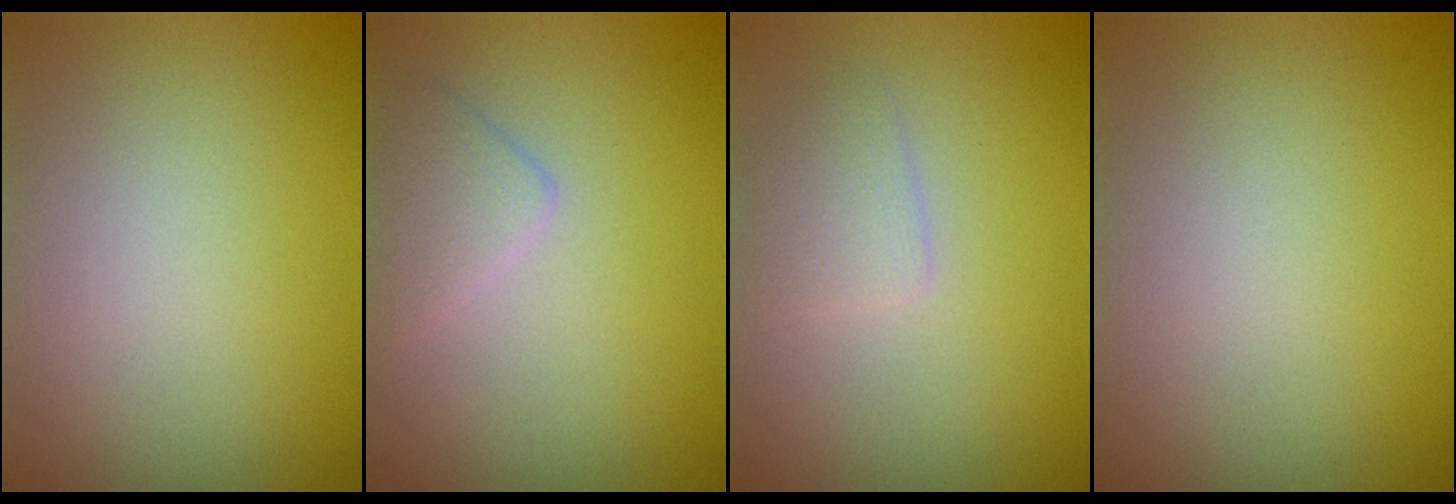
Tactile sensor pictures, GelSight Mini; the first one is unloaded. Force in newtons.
{"total": 1.9, "press": 1.9, "slide": 0.0}
{"total": 1.5, "press": 1.5, "slide": 0.1}
{"total": 0.0}